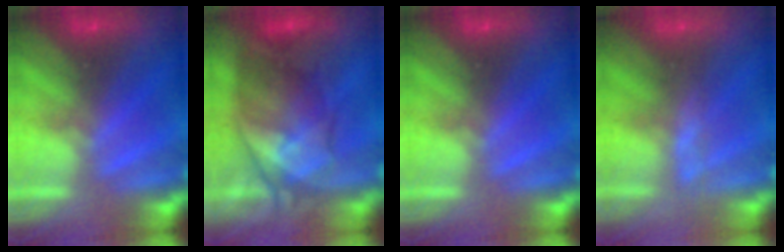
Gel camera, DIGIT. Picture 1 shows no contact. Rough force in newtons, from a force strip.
{"total": 11.8}
{"total": 0.0}
{"total": 2.7}